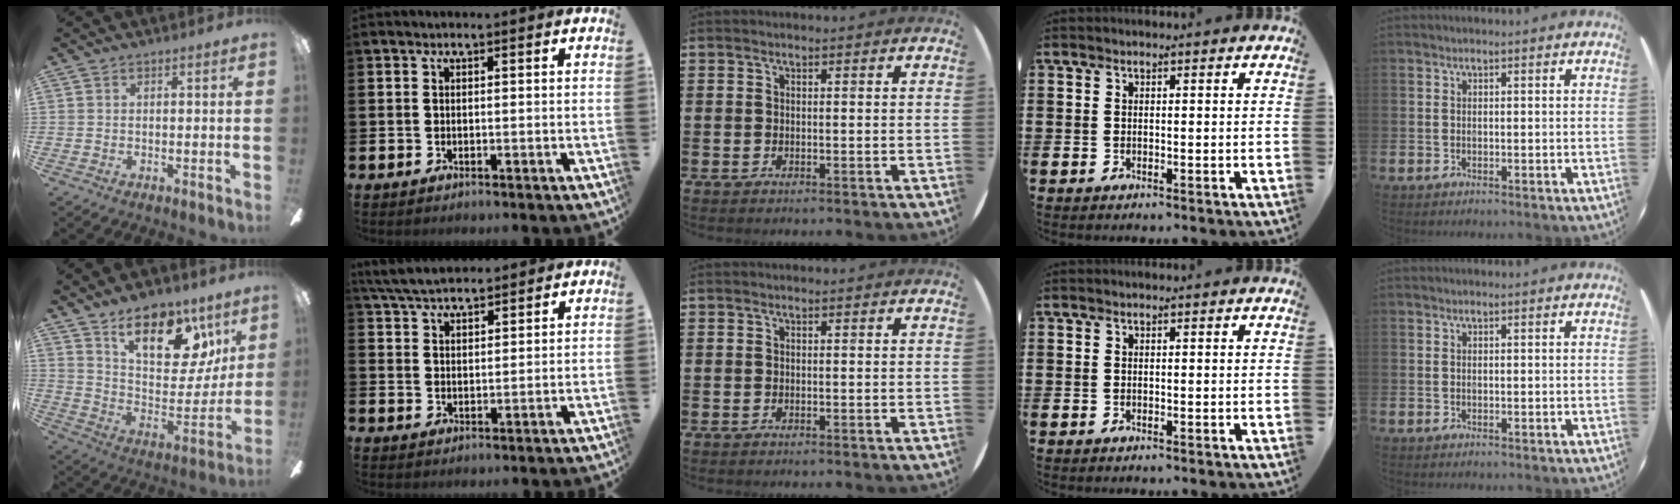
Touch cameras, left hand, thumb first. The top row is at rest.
{"thumb": {"total": 19.8, "force": [12.2, 10.3, 11.7], "torque": [-0.163, -0.068, 0.209]}, "index": {"total": 5.2, "force": [5.0, 0.9, 1.0], "torque": [-0.039, -0.017, 0.093]}}